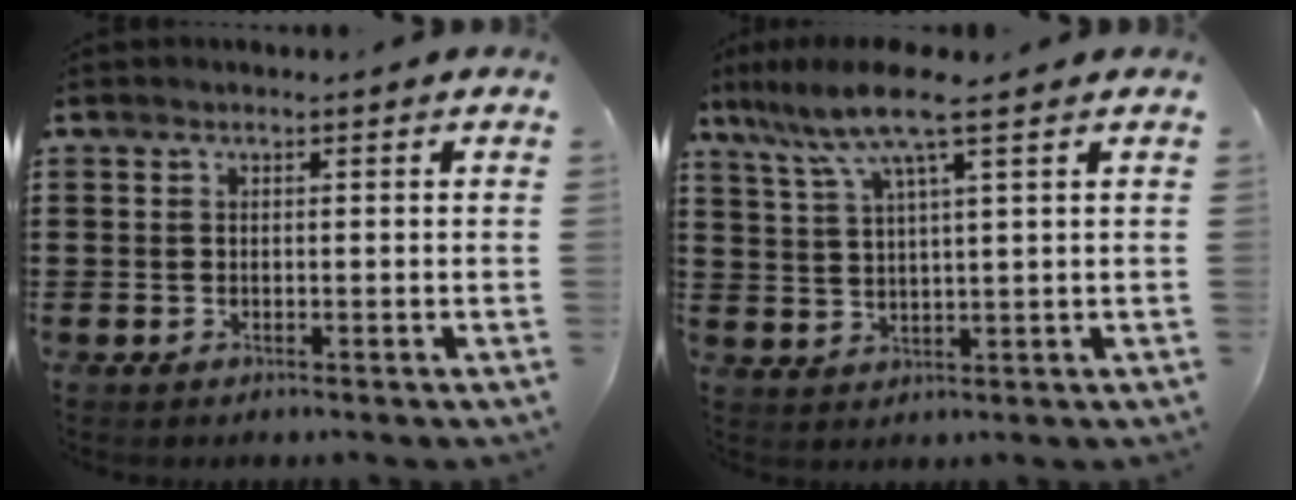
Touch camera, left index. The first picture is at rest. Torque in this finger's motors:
{"motor_torque": [1.54, -0.60, 0.68, 0.21]}